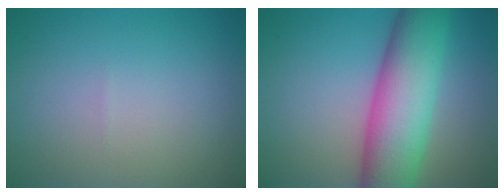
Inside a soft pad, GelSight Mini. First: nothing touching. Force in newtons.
{"total": 10.1, "press": 10.1, "slide": 0.2}